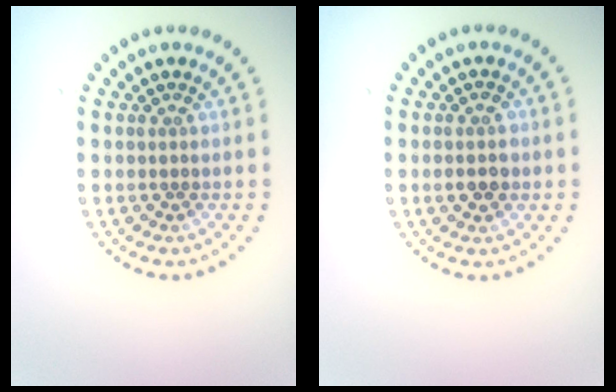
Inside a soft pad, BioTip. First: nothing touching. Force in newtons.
{"total": 1.8, "press": 1.8, "slide": 0.2}